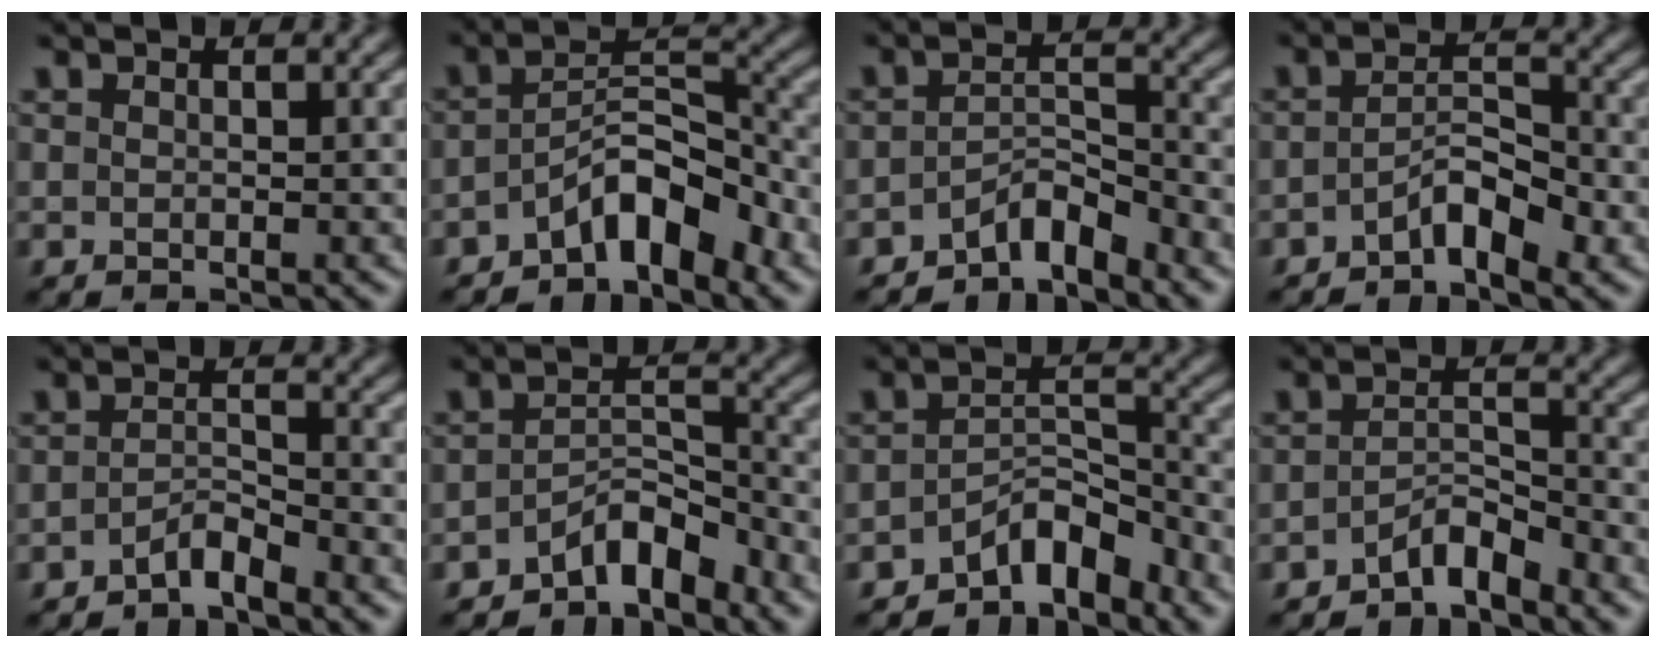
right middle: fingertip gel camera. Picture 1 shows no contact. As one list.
[{"total": 5.8, "force": [-3.7, 2.2, 3.8], "torque": [-0.056, 0.014, -0.071]}, {"total": 3.6, "force": [-3.0, 1.1, 1.8], "torque": [-0.026, 0.012, -0.058]}, {"total": 3.4, "force": [-2.0, 1.2, 2.5], "torque": [-0.043, 0.011, -0.038]}, {"total": 2.2, "force": [-1.9, 0.4, 1.1], "torque": [-0.023, 0.009, -0.039]}, {"total": 4.6, "force": [-3.4, 1.7, 2.4], "torque": [-0.032, 0.010, -0.065]}, {"total": 5.1, "force": [-3.9, 2.1, 2.6], "torque": [-0.028, 0.009, -0.072]}, {"total": 3.1, "force": [-2.5, 0.8, 1.6], "torque": [-0.027, 0.013, -0.050]}]